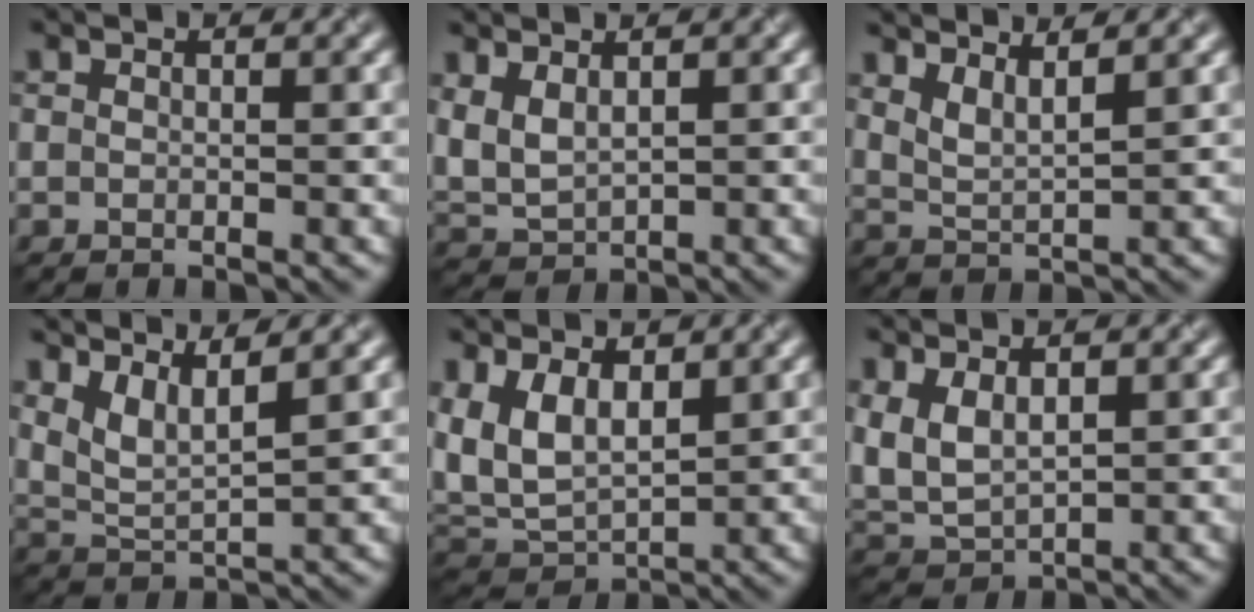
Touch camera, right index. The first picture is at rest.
{"total": 3.6, "force": [1.3, 2.3, 2.5], "torque": [-0.064, 0.003, 0.034]}
{"total": 2.9, "force": [2.4, 0.6, 1.6], "torque": [-0.028, 0.001, 0.050]}
{"total": 3.8, "force": [2.8, 1.0, 2.4], "torque": [-0.055, 0.002, 0.062]}
{"total": 6.4, "force": [2.0, 3.8, 4.8], "torque": [-0.124, 0.004, 0.036]}
{"total": 4.3, "force": [1.4, 2.5, 3.2], "torque": [-0.080, 0.006, 0.031]}